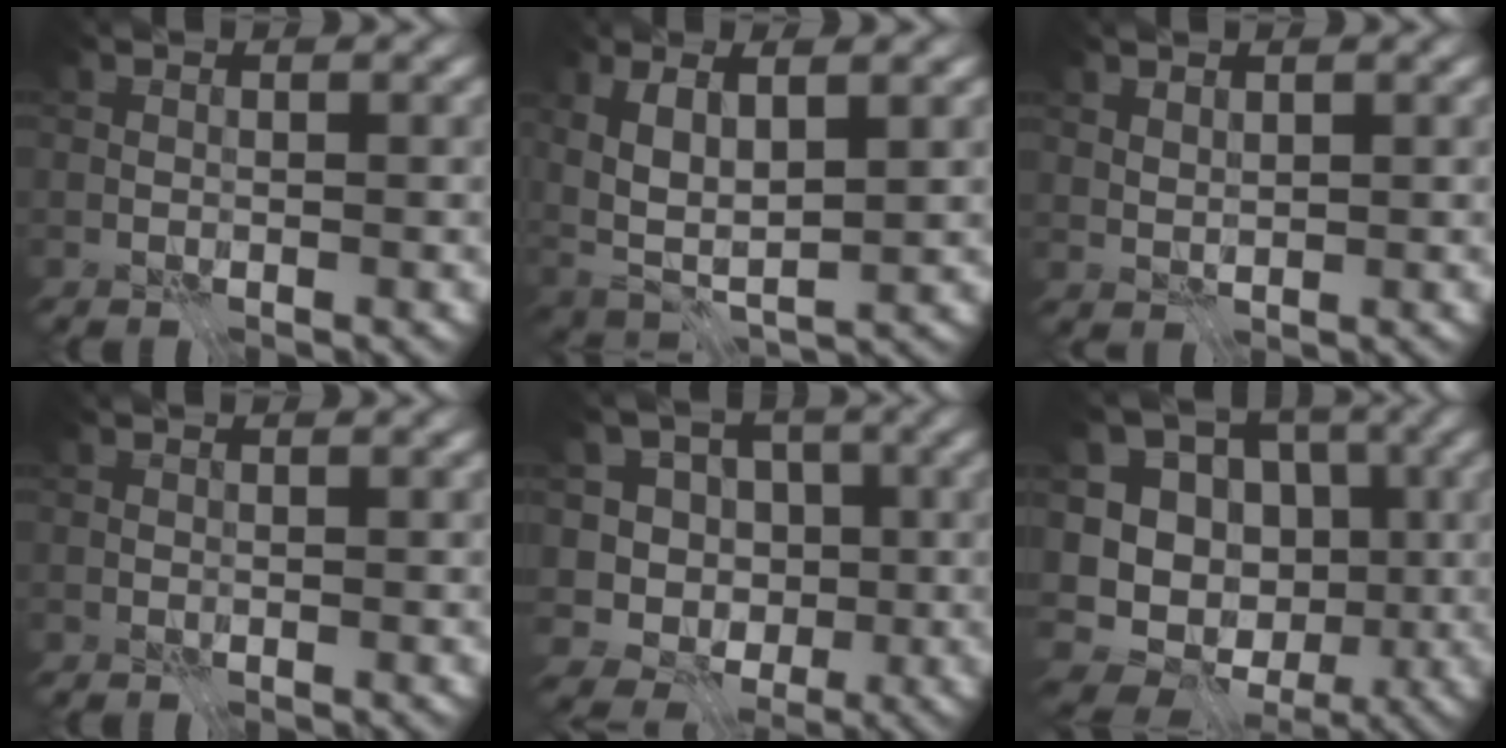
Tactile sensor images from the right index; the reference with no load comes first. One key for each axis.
{"total": 6.2, "fx": 1.6, "fy": 2.7, "fz": 5.4, "tx": -0.117, "ty": -0.004, "tz": 0.026}
{"total": 1.2, "fx": 0.9, "fy": 0.6, "fz": 0.6, "tx": -0.014, "ty": -0.004, "tz": 0.019}
{"total": 0.0}
{"total": 7.1, "fx": -0.4, "fy": 6.5, "fz": 2.8, "tx": -0.032, "ty": 0.017, "tz": -0.039}
{"total": 12.3, "fx": -0.8, "fy": 10.9, "fz": 5.6, "tx": -0.110, "ty": 0.023, "tz": -0.027}